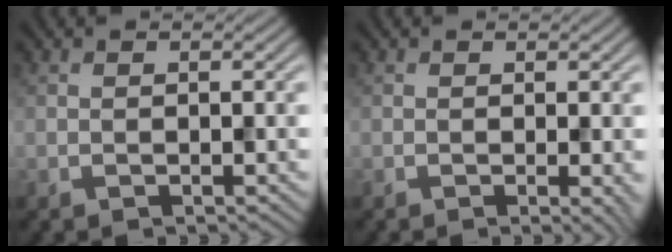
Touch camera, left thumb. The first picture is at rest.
{"total": 1.4, "force": [-0.2, 0.2, 1.3], "torque": [-0.017, -0.006, -0.005]}